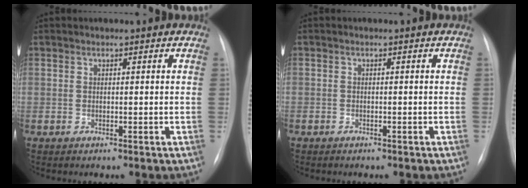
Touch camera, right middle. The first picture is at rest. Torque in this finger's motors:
{"motor_torque": [1.02, -1.12, 0.10, -0.18]}